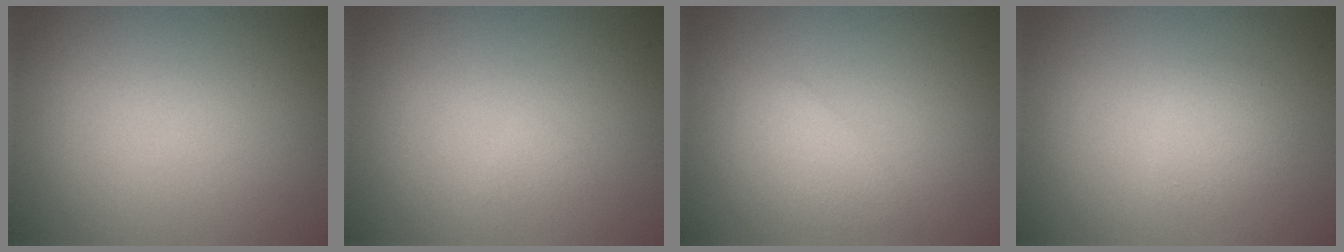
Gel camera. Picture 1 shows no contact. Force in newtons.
{"total": 0.5, "press": 0.5, "slide": 0.0}
{"total": 1.9, "press": 1.8, "slide": 0.1}
{"total": 1.4, "press": 1.4, "slide": 0.0}